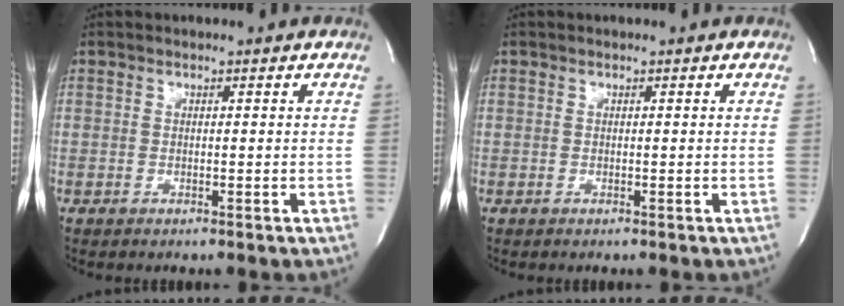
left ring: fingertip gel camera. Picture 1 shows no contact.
{"total": 0.0}